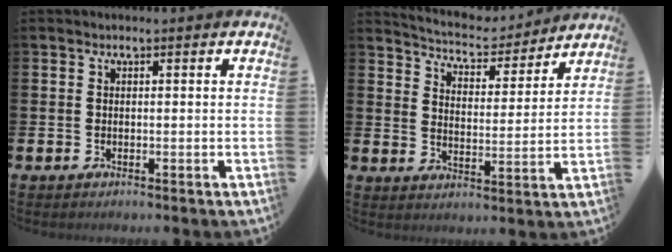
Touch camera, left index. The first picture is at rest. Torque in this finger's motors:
{"motor_torque": [1.04, -1.10, 0.43, 0.06]}